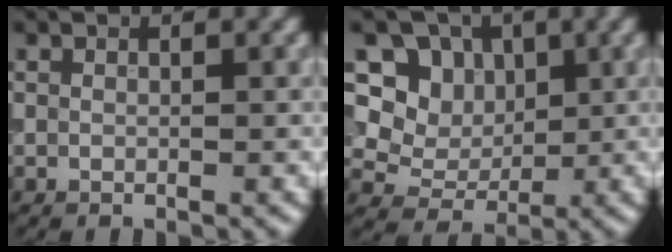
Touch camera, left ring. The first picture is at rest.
{"total": 7.7, "force": [3.2, 6.3, 3.0], "torque": [-0.058, 0.002, 0.049]}